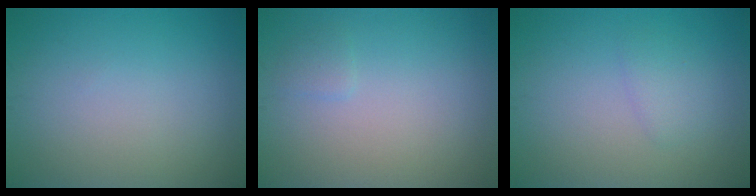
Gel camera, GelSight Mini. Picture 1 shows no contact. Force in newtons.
{"total": 0.8, "press": 0.8, "slide": 0.1}
{"total": 1.3, "press": 1.3, "slide": 0.1}